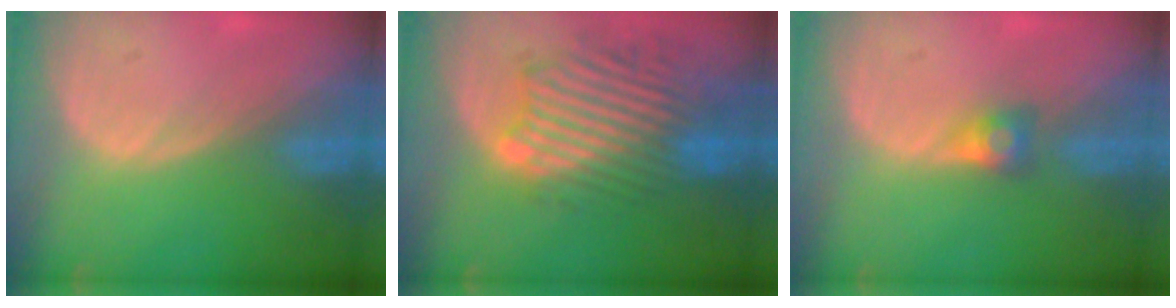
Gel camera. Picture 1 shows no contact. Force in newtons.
{"total": 10.8, "press": 10.1, "slide": 4.0}
{"total": 2.6, "press": 2.4, "slide": 1.0}